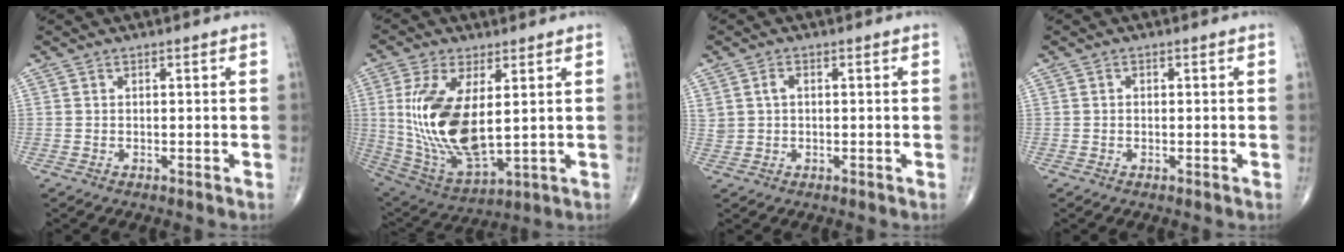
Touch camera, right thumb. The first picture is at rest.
{"total": 17.7, "force": [2.2, 8.0, 15.7], "torque": [-0.316, -0.023, 0.059]}
{"total": 2.7, "force": [0.7, 1.9, 1.8], "torque": [-0.039, 0.004, 0.016]}
{"total": 0.6, "force": [0.0, 0.4, 0.3], "torque": [-0.006, 0.001, 0.000]}